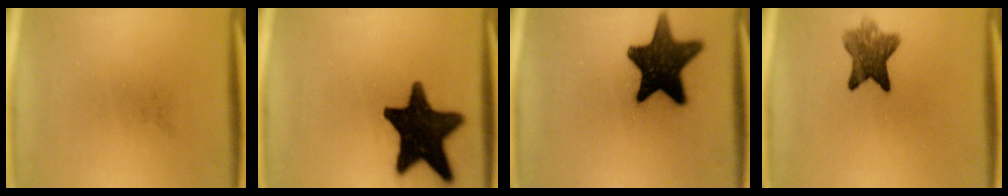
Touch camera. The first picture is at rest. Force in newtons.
{"total": 18.5}
{"total": 15.8}
{"total": 6.9}